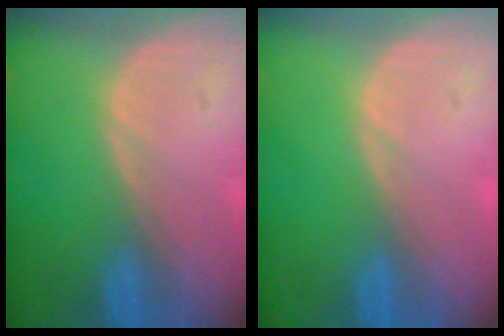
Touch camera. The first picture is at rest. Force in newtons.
{"total": 0.0}